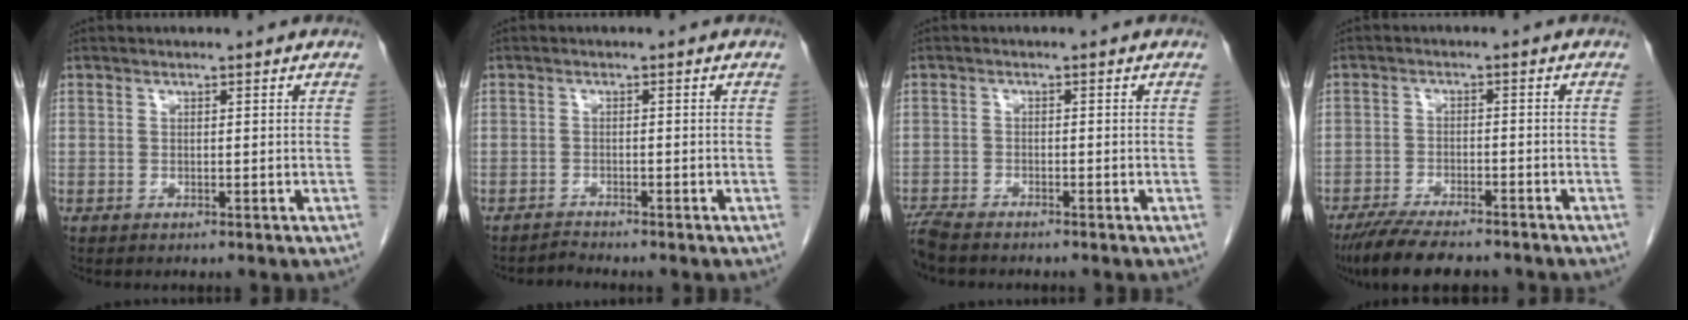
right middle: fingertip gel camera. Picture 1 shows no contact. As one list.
[{"total": 1.3, "force": [-1.2, -0.4, -0.4], "torque": [0.007, -0.009, -0.022]}, {"total": 4.8, "force": [-4.3, 0.9, 1.8], "torque": [-0.036, -0.015, -0.079]}, {"total": 10.4, "force": [-8.7, 2.3, 5.2], "torque": [-0.085, -0.019, -0.137]}]